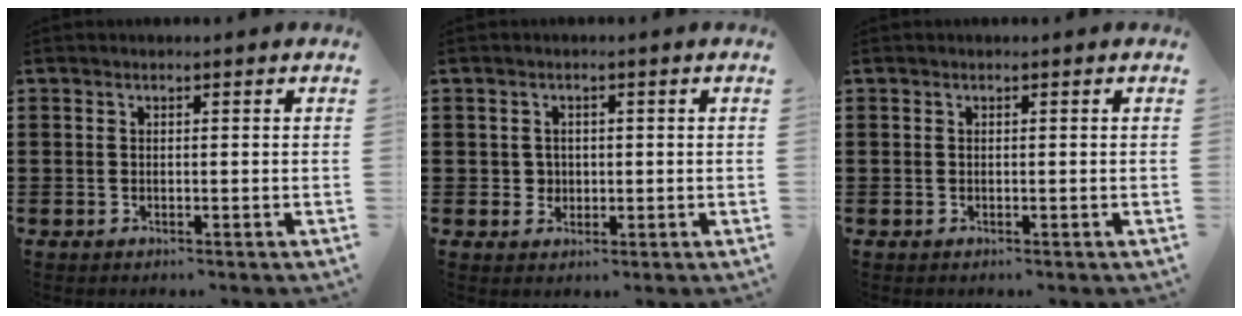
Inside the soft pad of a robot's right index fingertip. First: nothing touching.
{"total": 1.9, "force": [0.0, 1.8, 0.5], "torque": [-0.018, 0.009, -0.002]}
{"total": 0.0}